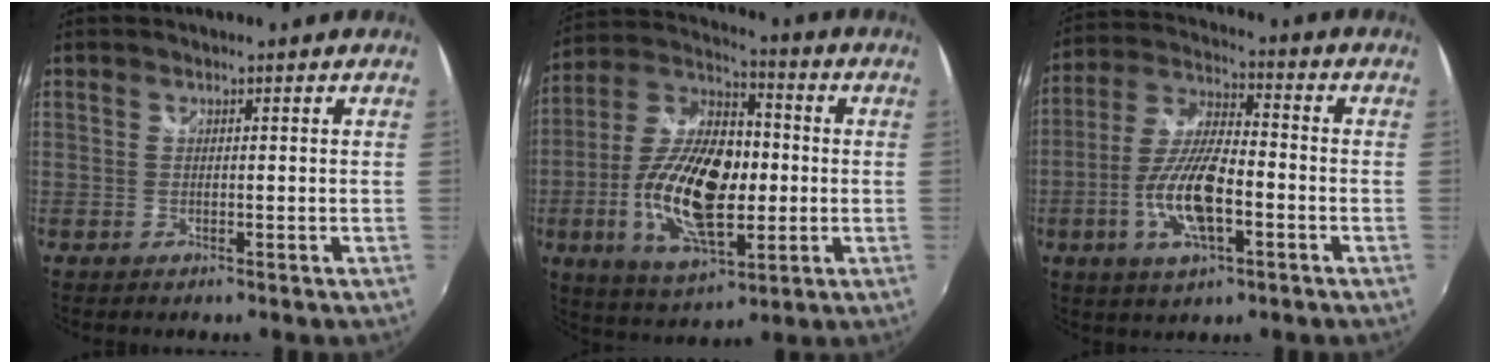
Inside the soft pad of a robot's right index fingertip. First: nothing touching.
{"total": 19.7, "force": [-3.1, 9.6, 16.9], "torque": [-0.331, -0.002, -0.054]}
{"total": 13.1, "force": [-4.2, 4.5, 11.5], "torque": [-0.242, -0.003, -0.081]}